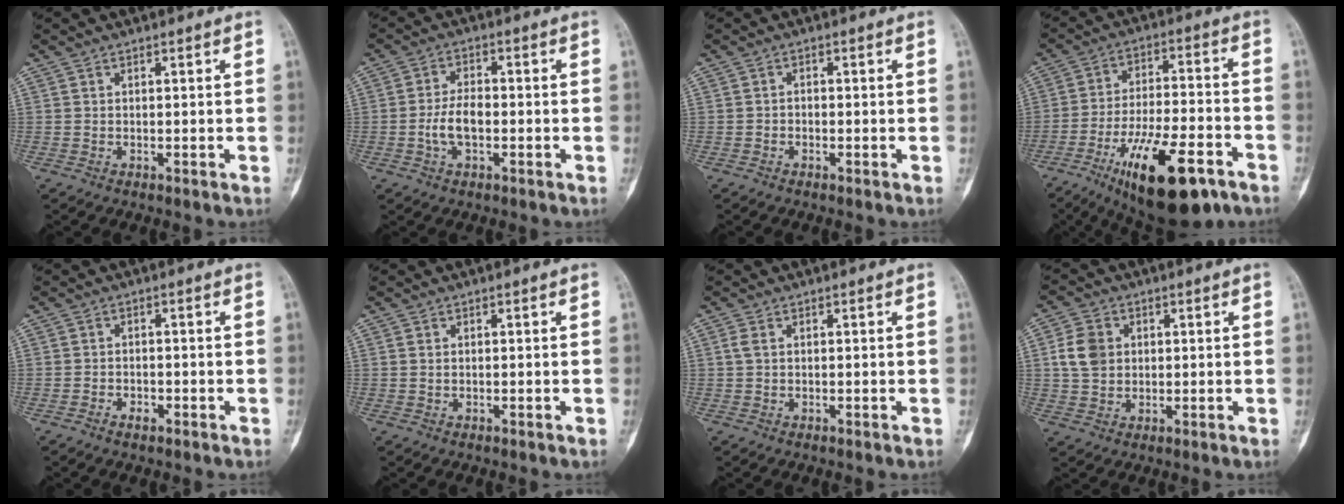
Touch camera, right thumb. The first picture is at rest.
{"total": 5.5, "force": [-1.3, 2.8, 4.5], "torque": [-0.087, 0.016, -0.028]}
{"total": 0.9, "force": [-0.5, 0.6, 0.4], "torque": [0.000, 0.004, -0.014]}
{"total": 19.6, "force": [-10.5, 6.8, 15.1], "torque": [-0.245, 0.048, -0.165]}
{"total": 1.8, "force": [-1.1, 1.0, 0.9], "torque": [-0.015, 0.008, -0.021]}
{"total": 0.6, "force": [0.2, 0.4, 0.4], "torque": [-0.011, 0.003, 0.004]}
{"total": 1.3, "force": [0.2, 0.8, 1.0], "torque": [-0.028, 0.003, 0.004]}
{"total": 6.5, "force": [1.1, 5.2, 3.7], "torque": [-0.060, 0.003, 0.019]}